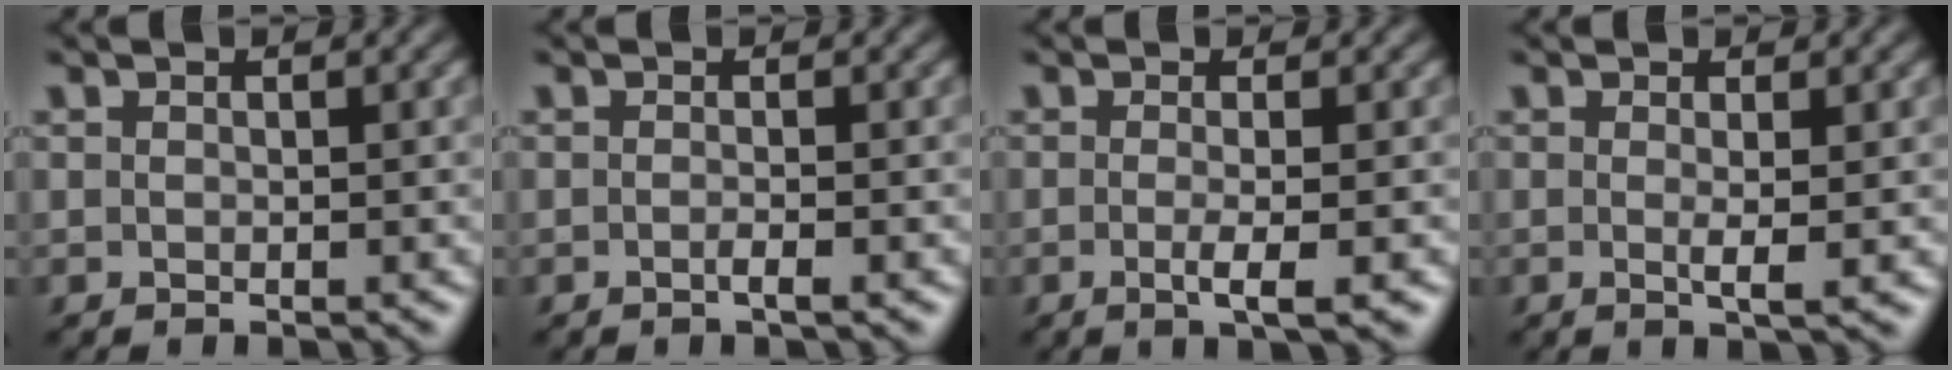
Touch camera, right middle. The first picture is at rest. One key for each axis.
{"total": 0.9, "fx": -0.4, "fy": 0.2, "fz": 0.8, "tx": -0.012, "ty": -0.002, "tz": -0.011}
{"total": 2.4, "fx": -0.7, "fy": 0.5, "fz": 2.3, "tx": -0.038, "ty": -0.008, "tz": -0.012}
{"total": 1.6, "fx": -0.1, "fy": 0.1, "fz": 1.6, "tx": -0.030, "ty": -0.008, "tz": -0.001}